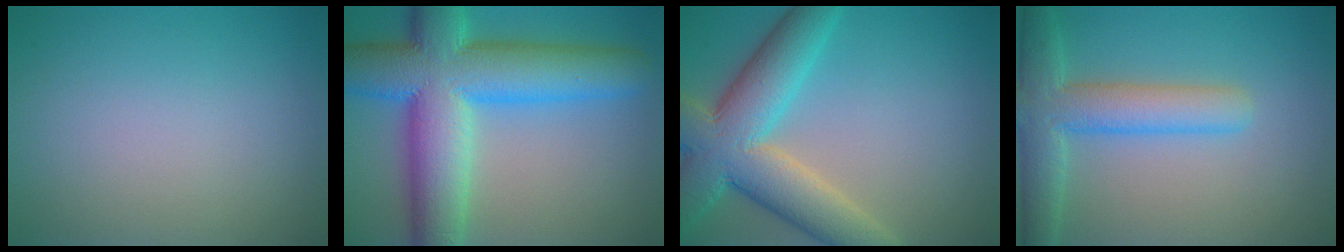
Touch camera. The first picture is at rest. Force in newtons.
{"total": 13.6, "press": 13.6, "slide": 0.3}
{"total": 9.7, "press": 9.7, "slide": 0.6}
{"total": 5.9, "press": 5.9, "slide": 0.3}